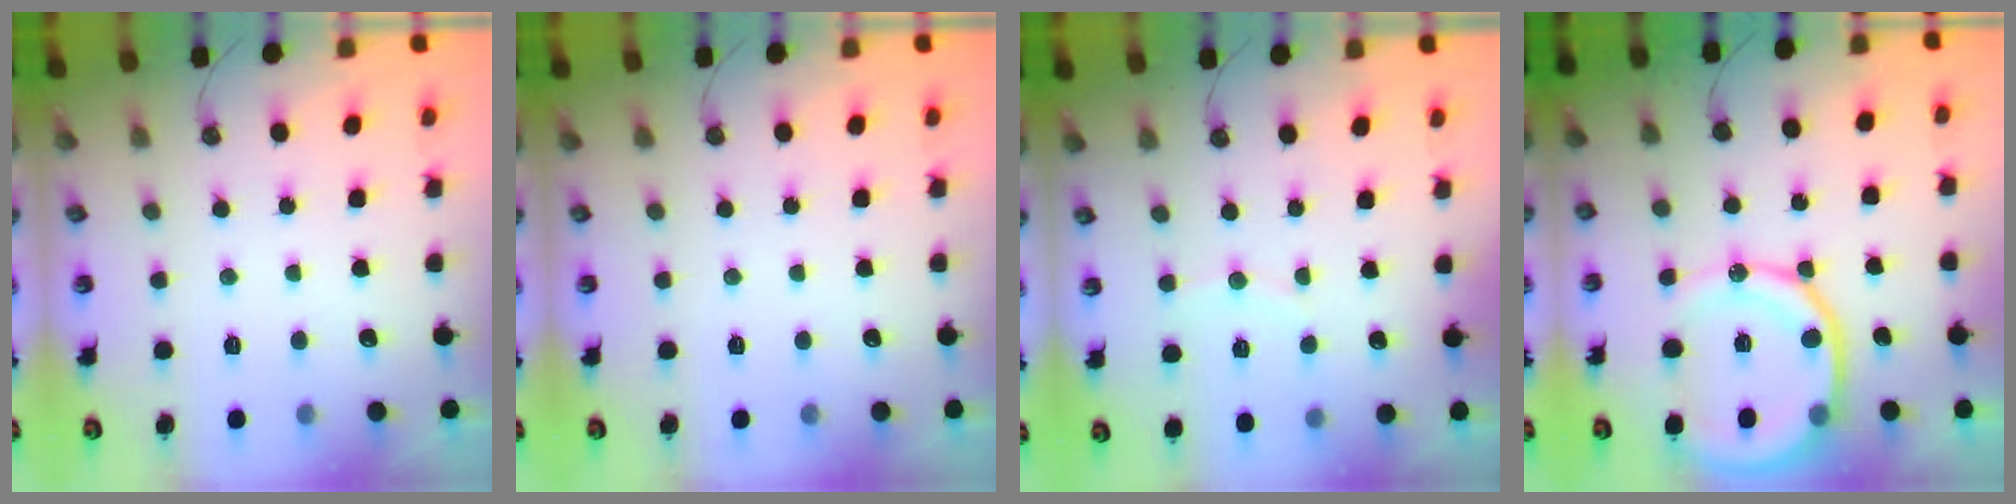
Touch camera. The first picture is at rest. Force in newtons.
{"total": 0.0}
{"total": 4.5, "press": 4.4, "slide": 0.9}
{"total": 16.6, "press": 16.5, "slide": 1.8}